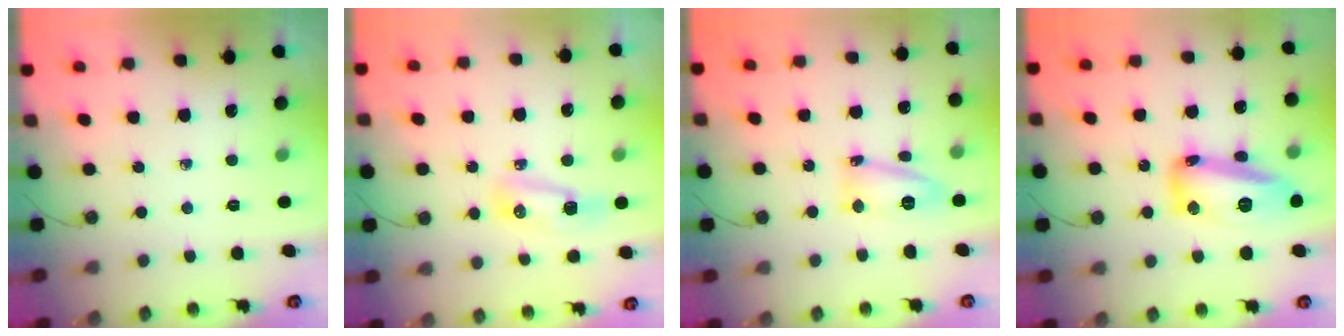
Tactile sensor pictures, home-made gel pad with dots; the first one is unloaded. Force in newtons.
{"total": 9.3, "press": 8.4, "slide": 4.0}
{"total": 11.4, "press": 10.7, "slide": 4.0}
{"total": 15.6, "press": 15.4, "slide": 2.4}